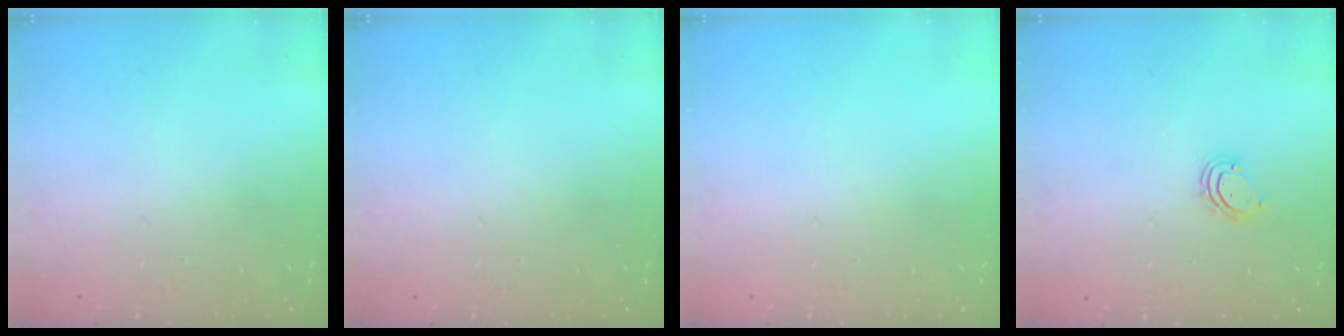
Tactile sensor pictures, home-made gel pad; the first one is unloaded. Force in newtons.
{"total": 0.0}
{"total": 0.0}
{"total": 3.7, "press": 3.6, "slide": 0.5}